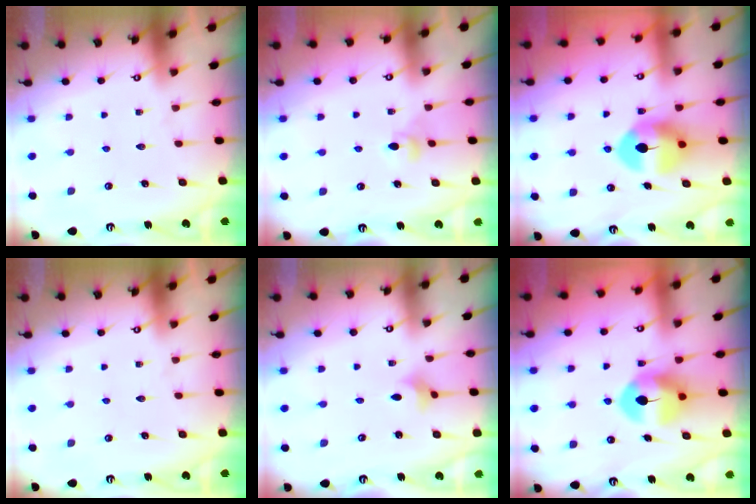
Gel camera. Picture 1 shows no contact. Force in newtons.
{"total": 4.3, "press": 4.3, "slide": 0.7}
{"total": 9.1, "press": 9.0, "slide": 1.3}
{"total": 0.0}
{"total": 2.6, "press": 2.5, "slide": 0.7}
{"total": 8.1, "press": 8.0, "slide": 1.4}